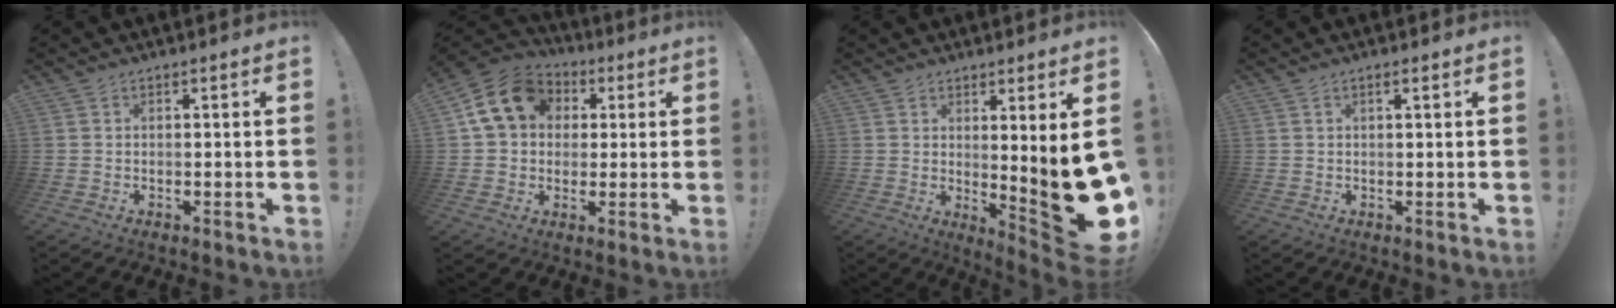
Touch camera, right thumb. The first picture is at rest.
{"total": 13.6, "force": [4.5, 10.8, 6.8], "torque": [-0.098, -0.008, 0.090]}
{"total": 11.6, "force": [0.9, 0.5, 11.5], "torque": [-0.149, -0.045, 0.019]}
{"total": 1.5, "force": [0.7, 0.1, 1.3], "torque": [-0.019, -0.002, 0.009]}